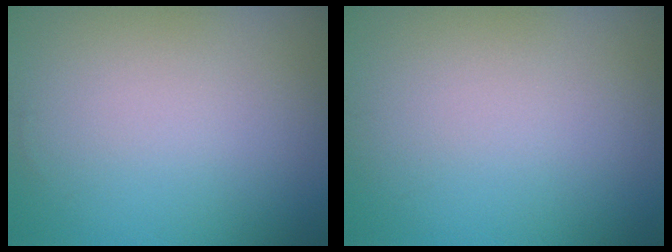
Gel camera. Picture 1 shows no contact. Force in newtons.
{"total": 0.0}